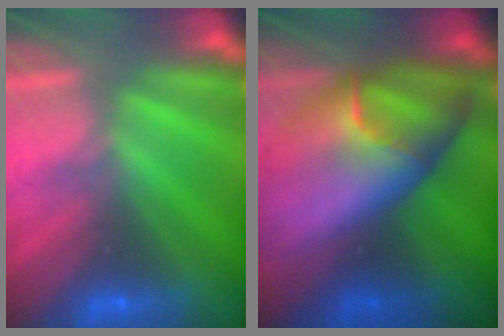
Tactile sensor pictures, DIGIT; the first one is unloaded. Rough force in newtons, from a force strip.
{"total": 9.6}